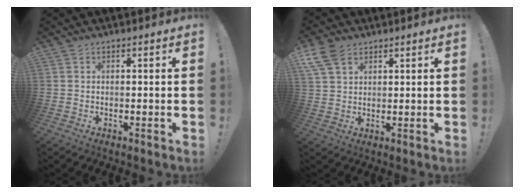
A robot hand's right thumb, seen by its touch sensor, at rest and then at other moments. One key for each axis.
{"total": 8.1, "fx": 4.6, "fy": 4.9, "fz": 4.5, "tx": -0.089, "ty": -0.011, "tz": 0.091}